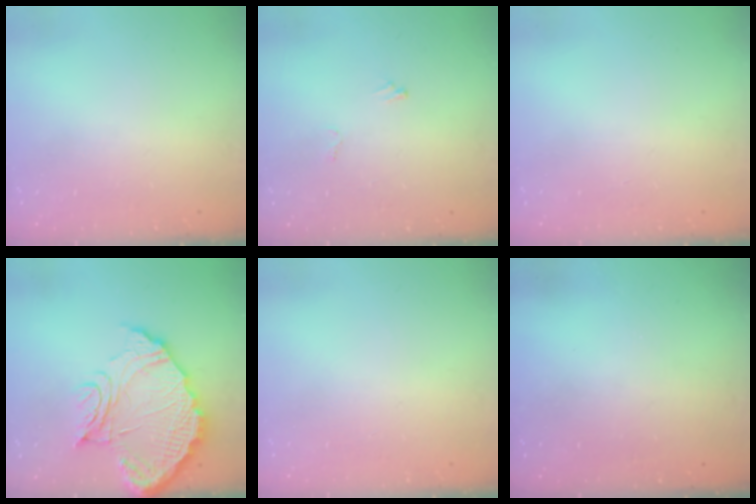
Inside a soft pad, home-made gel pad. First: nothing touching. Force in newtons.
{"total": 5.6, "press": 5.6, "slide": 0.2}
{"total": 0.0}
{"total": 17.1, "press": 17.0, "slide": 1.5}
{"total": 0.0}
{"total": 3.2, "press": 3.2, "slide": 0.1}